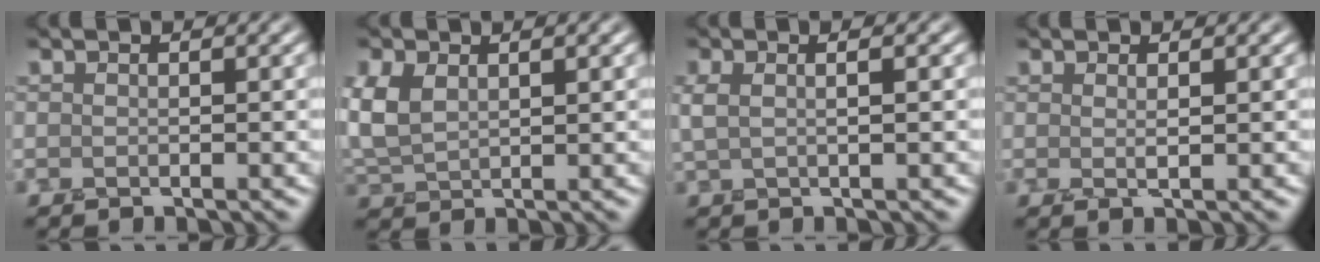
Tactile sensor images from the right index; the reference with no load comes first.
{"total": 3.2, "force": [1.5, 2.0, 2.0], "torque": [-0.054, 0.010, 0.034]}
{"total": 1.7, "force": [0.8, 0.5, 1.4], "torque": [-0.019, 0.014, 0.013]}
{"total": 1.0, "force": [0.4, 0.0, 0.9], "torque": [-0.016, 0.003, 0.007]}